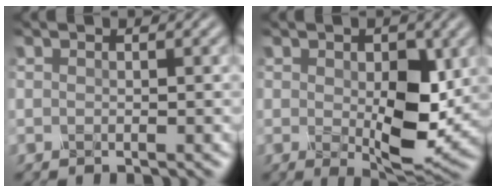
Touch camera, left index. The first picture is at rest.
{"total": 6.2, "force": [-0.3, 3.0, 5.5], "torque": [-0.099, -0.009, 0.007]}